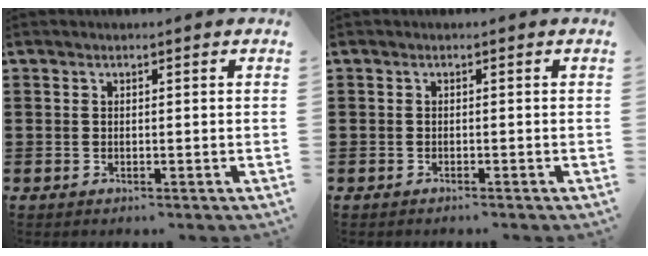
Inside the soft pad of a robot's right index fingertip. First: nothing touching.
{"total": 0.5, "force": [-0.5, 0.0, 0.1], "torque": [-0.004, -0.002, -0.010]}